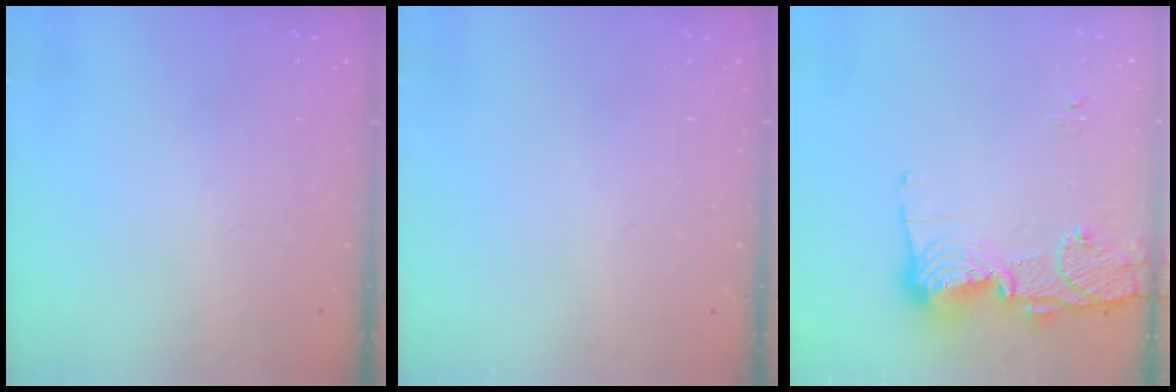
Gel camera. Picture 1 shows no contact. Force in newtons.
{"total": 0.0}
{"total": 14.2, "press": 14.2, "slide": 1.5}